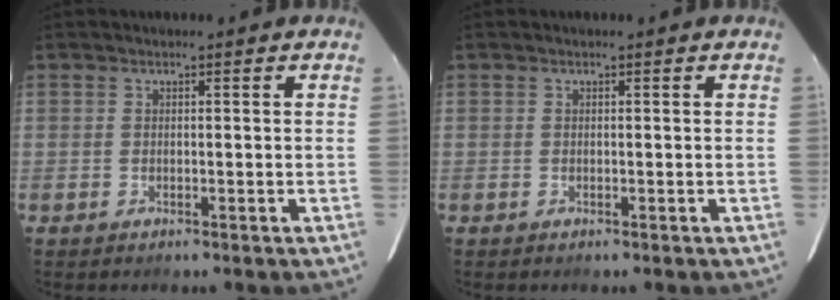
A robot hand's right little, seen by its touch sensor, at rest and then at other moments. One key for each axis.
{"total": 0.0}